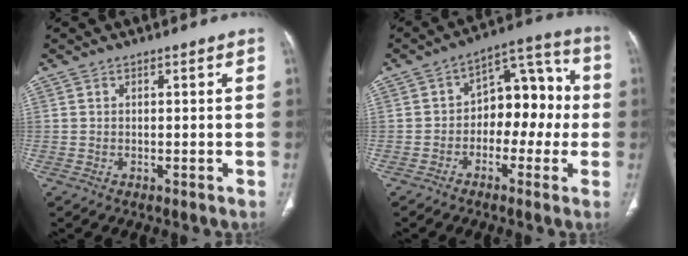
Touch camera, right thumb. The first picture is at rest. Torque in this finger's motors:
{"motor_torque": [-0.30, 0.61, -0.07, 0.24, 0.00]}